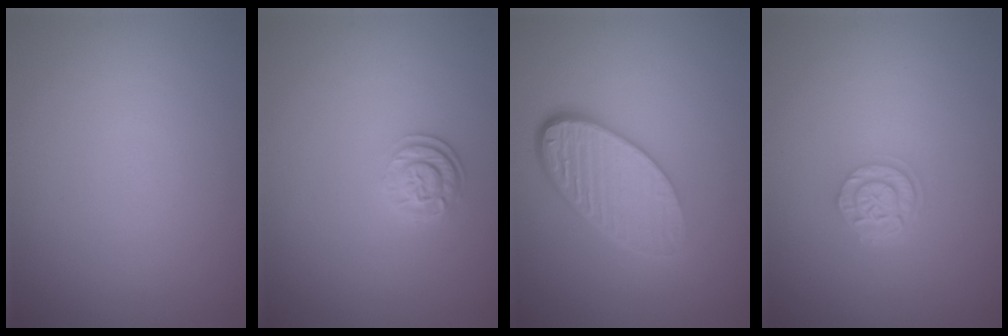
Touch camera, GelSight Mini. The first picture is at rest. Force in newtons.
{"total": 2.1, "press": 1.8, "slide": 1.2}
{"total": 5.2, "press": 3.7, "slide": 3.7}
{"total": 2.3, "press": 1.9, "slide": 1.4}